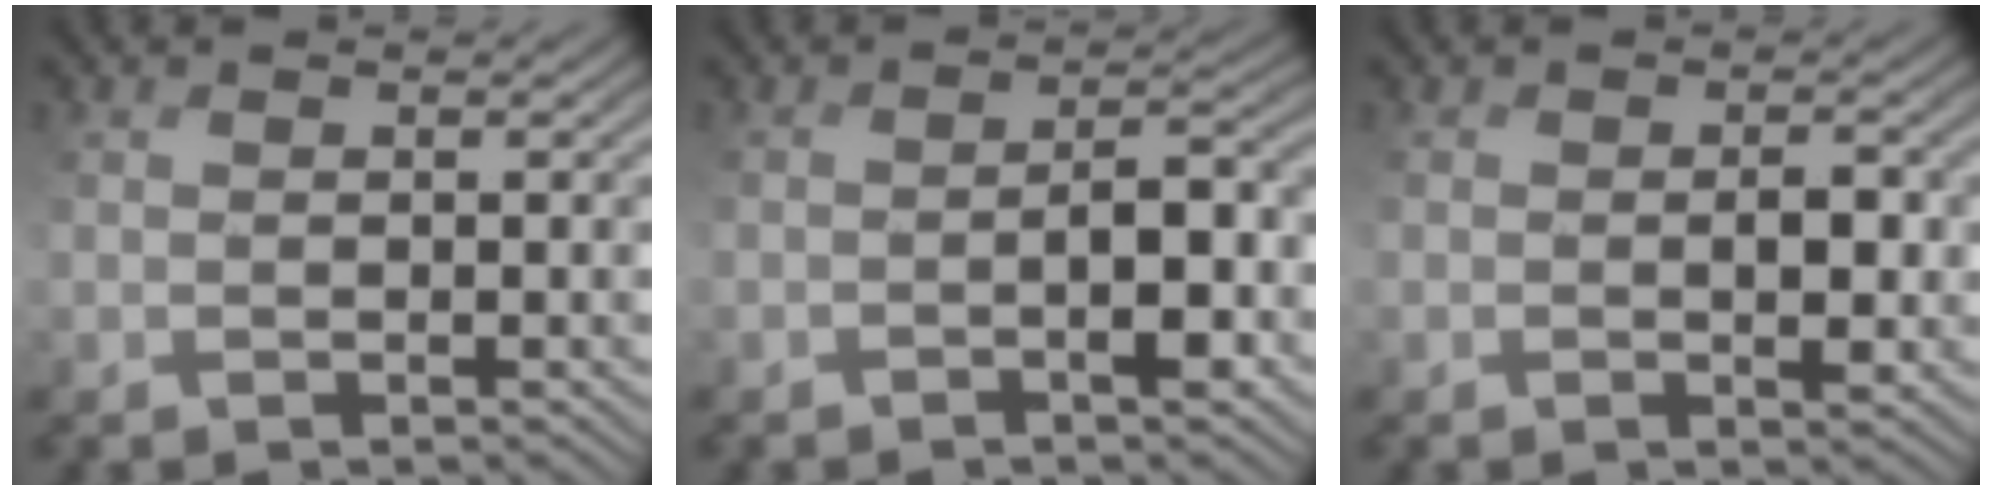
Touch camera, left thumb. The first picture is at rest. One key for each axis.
{"total": 4.3, "fx": -2.1, "fy": 1.4, "fz": 3.5, "tx": -0.042, "ty": 0.010, "tz": -0.032}
{"total": 3.1, "fx": -0.1, "fy": 1.7, "fz": 2.5, "tx": -0.041, "ty": -0.002, "tz": 0.003}